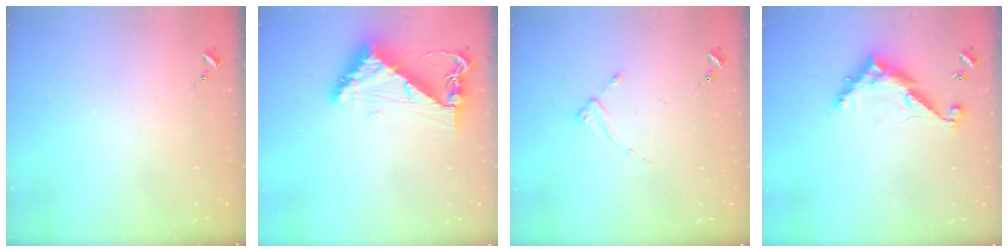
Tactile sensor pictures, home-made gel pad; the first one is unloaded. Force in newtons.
{"total": 8.3, "press": 8.2, "slide": 1.0}
{"total": 2.6, "press": 2.6, "slide": 0.2}
{"total": 10.2, "press": 10.2, "slide": 0.8}